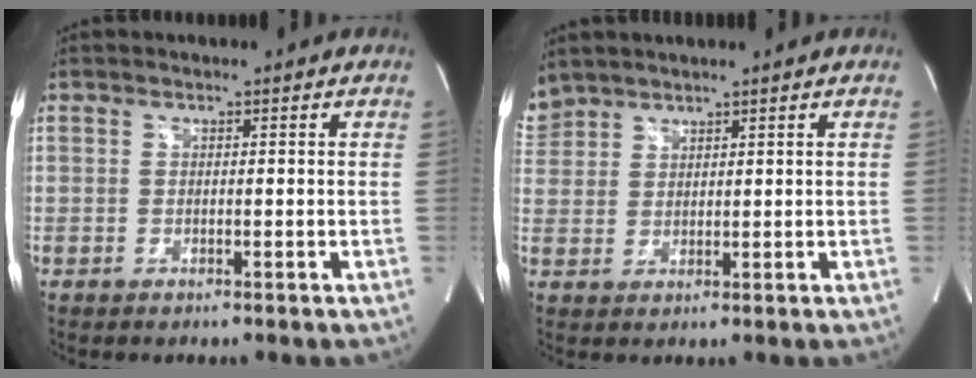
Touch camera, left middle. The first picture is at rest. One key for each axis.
{"total": 4.5, "fx": 4.1, "fy": 1.6, "fz": 0.2, "tx": -0.015, "ty": 0.020, "tz": 0.091}